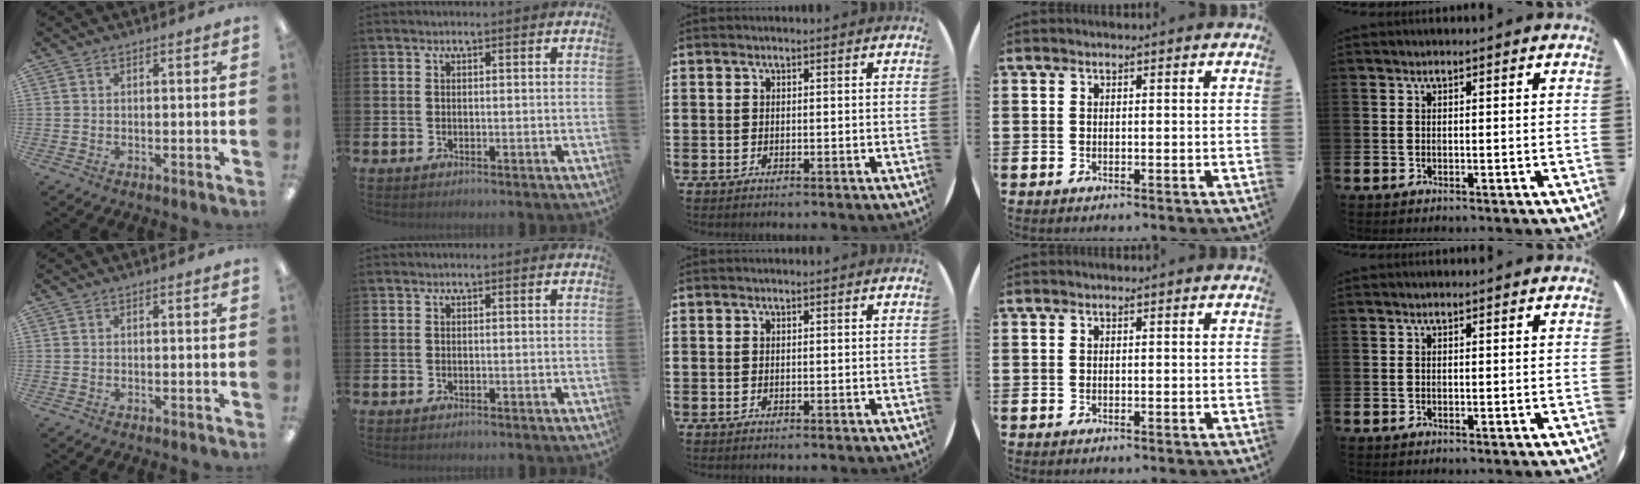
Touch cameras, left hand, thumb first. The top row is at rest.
{}